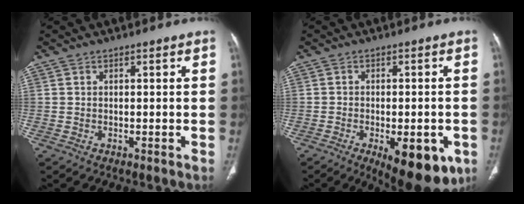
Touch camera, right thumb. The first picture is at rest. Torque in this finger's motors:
{"motor_torque": [2.48, 2.53, -0.03, -0.07, 0.31]}